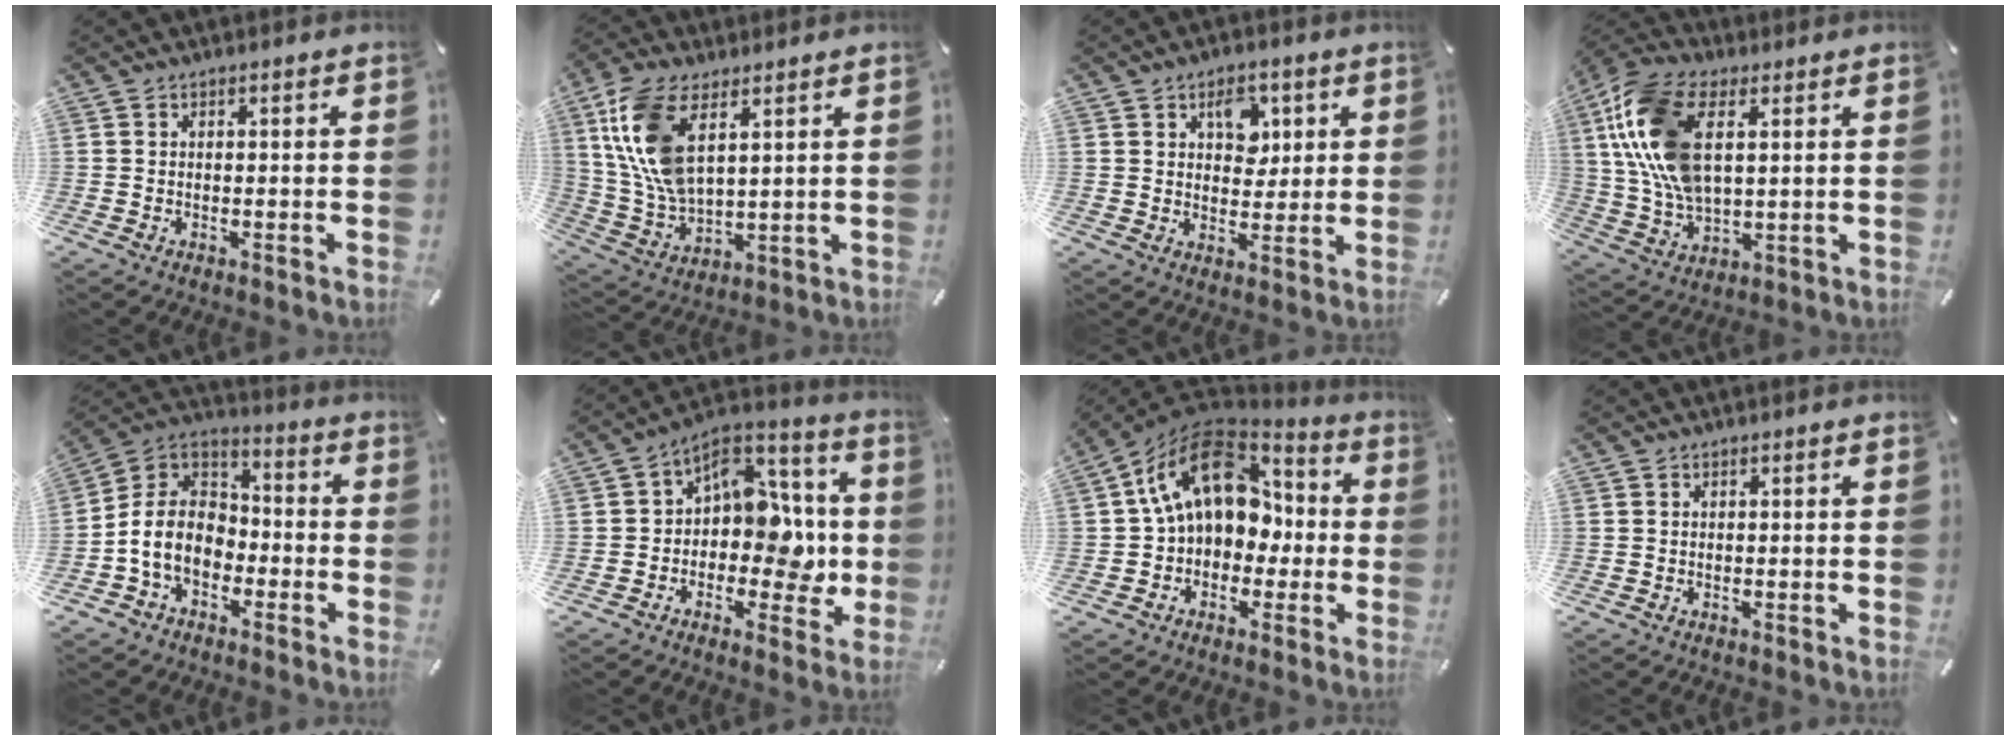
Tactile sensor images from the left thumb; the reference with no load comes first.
{"total": 13.1, "force": [5.7, 7.0, 9.5], "torque": [-0.231, -0.017, 0.103]}
{"total": 7.8, "force": [3.0, 5.9, 4.1], "torque": [-0.041, -0.005, 0.046]}
{"total": 16.5, "force": [4.8, 9.5, 12.6], "torque": [-0.302, -0.006, 0.085]}
{"total": 10.4, "force": [-4.3, 8.0, 5.2], "torque": [-0.137, 0.015, -0.086]}
{"total": 12.3, "force": [-0.4, 9.5, 7.7], "torque": [-0.085, -0.006, -0.002]}
{"total": 18.4, "force": [4.0, 13.4, 11.9], "torque": [-0.216, -0.006, 0.069]}
{"total": 0.0}